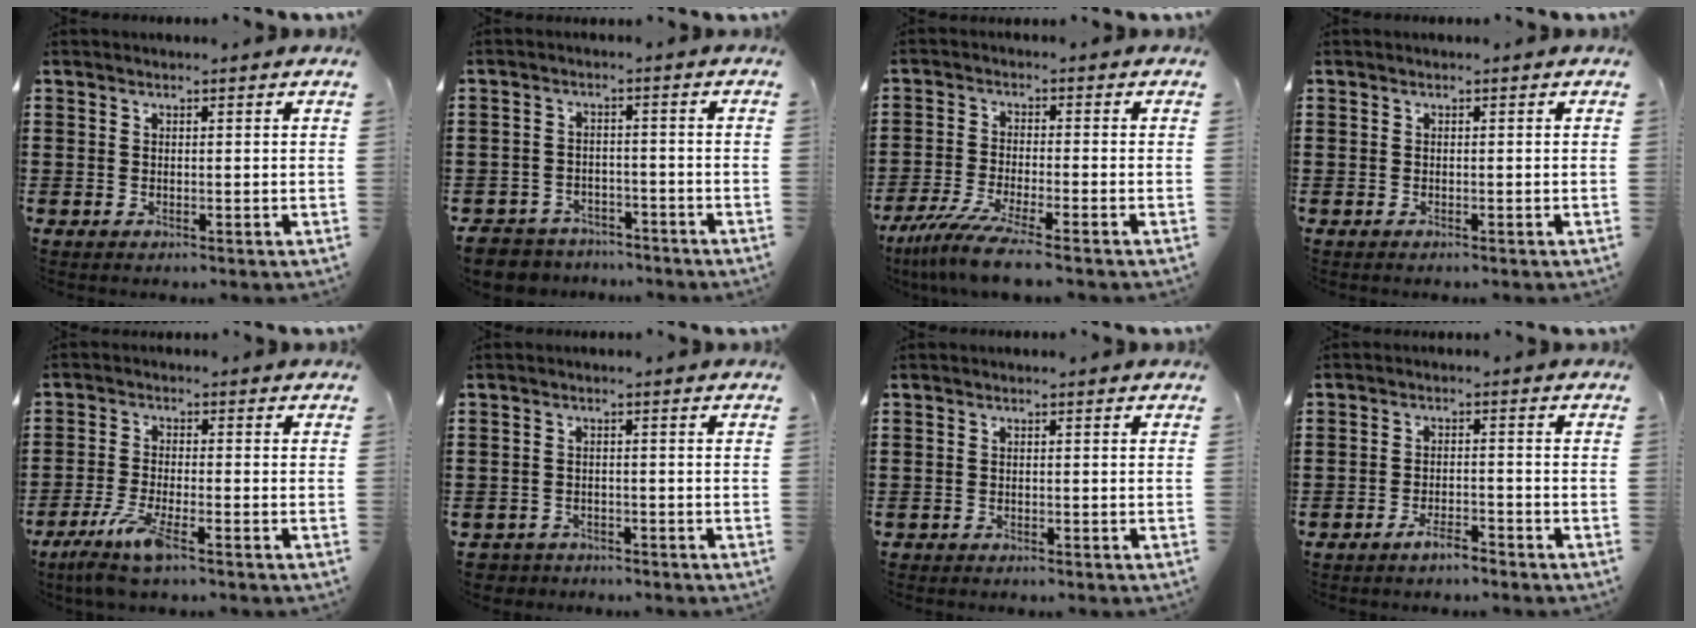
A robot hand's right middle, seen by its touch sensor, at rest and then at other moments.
{"total": 4.2, "force": [-4.1, 1.0, -0.1], "torque": [-0.016, 0.001, -0.091]}
{"total": 6.6, "force": [-5.4, -0.1, 3.9], "torque": [-0.096, -0.024, -0.107]}
{"total": 0.0}
{"total": 6.1, "force": [-4.2, 0.7, 4.4], "torque": [-0.096, -0.018, -0.079]}
{"total": 2.1, "force": [-2.0, 0.6, -0.2], "torque": [-0.004, -0.001, -0.047]}
{"total": 0.7, "force": [-0.7, 0.2, 0.0], "torque": [-0.002, 0.000, -0.015]}
{"total": 2.9, "force": [-2.5, 0.5, 1.4], "torque": [-0.033, 0.004, -0.049]}